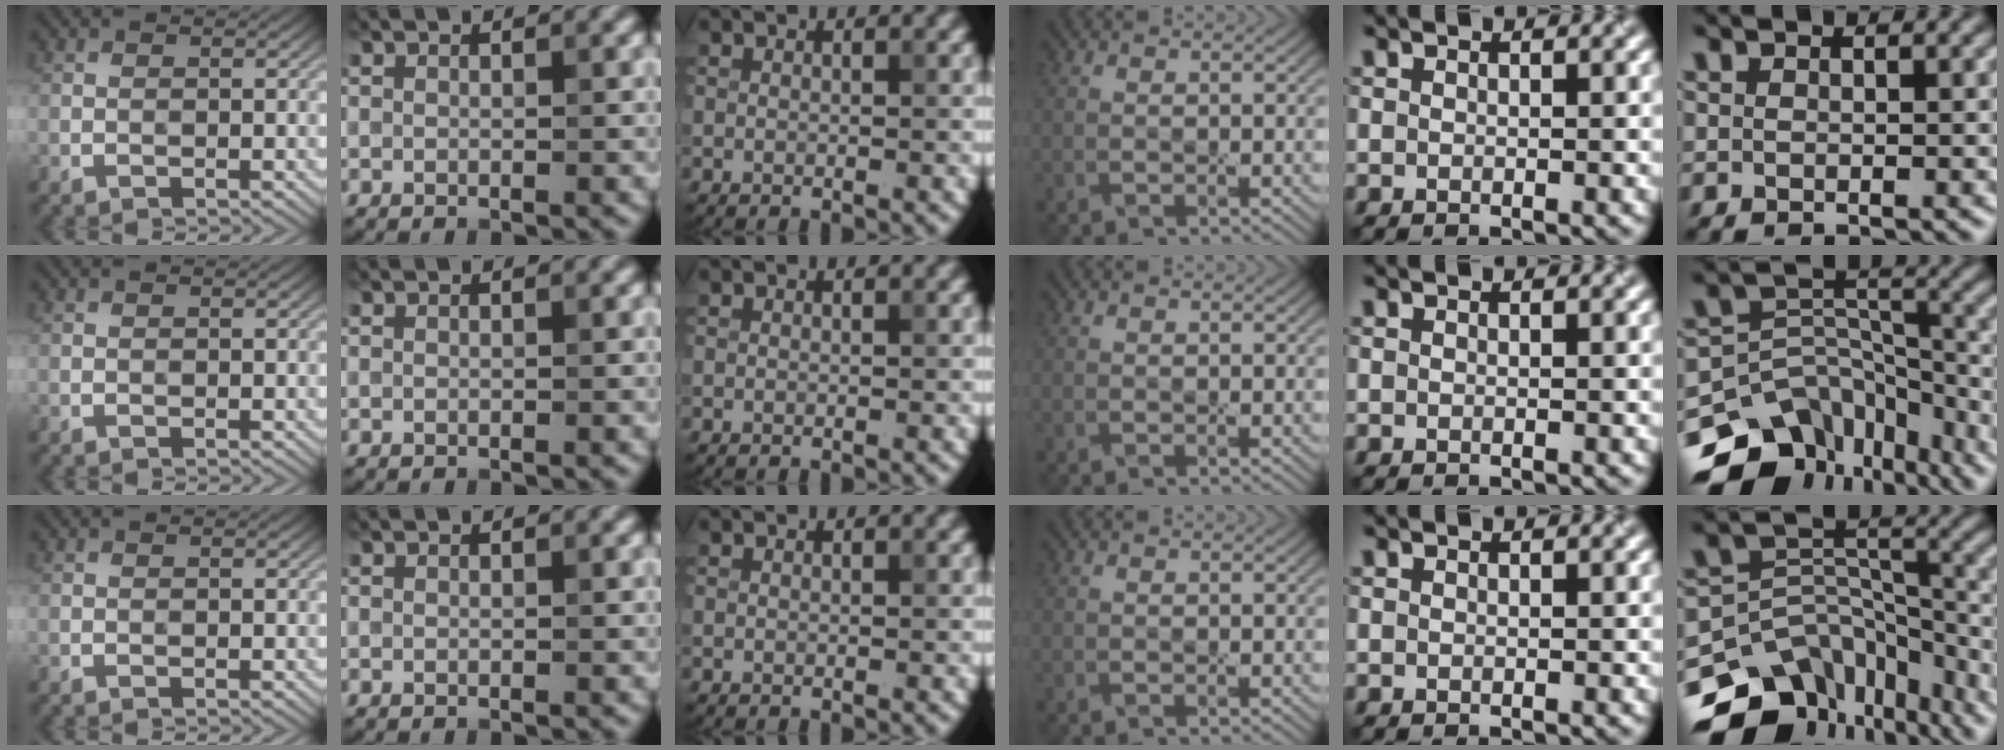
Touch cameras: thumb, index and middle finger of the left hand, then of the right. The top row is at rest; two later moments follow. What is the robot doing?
{"motion": "press", "object": "camera"}